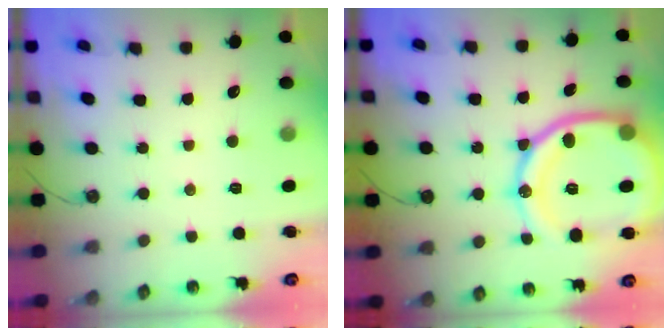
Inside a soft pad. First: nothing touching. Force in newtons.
{"total": 23.0, "press": 22.9, "slide": 2.7}